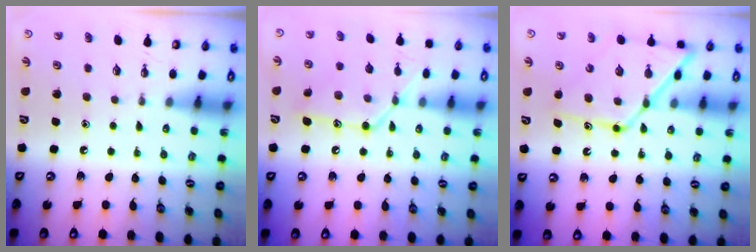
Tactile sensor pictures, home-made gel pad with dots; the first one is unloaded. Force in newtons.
{"total": 14.2, "press": 14.2, "slide": 1.1}
{"total": 13.8, "press": 13.7, "slide": 1.3}